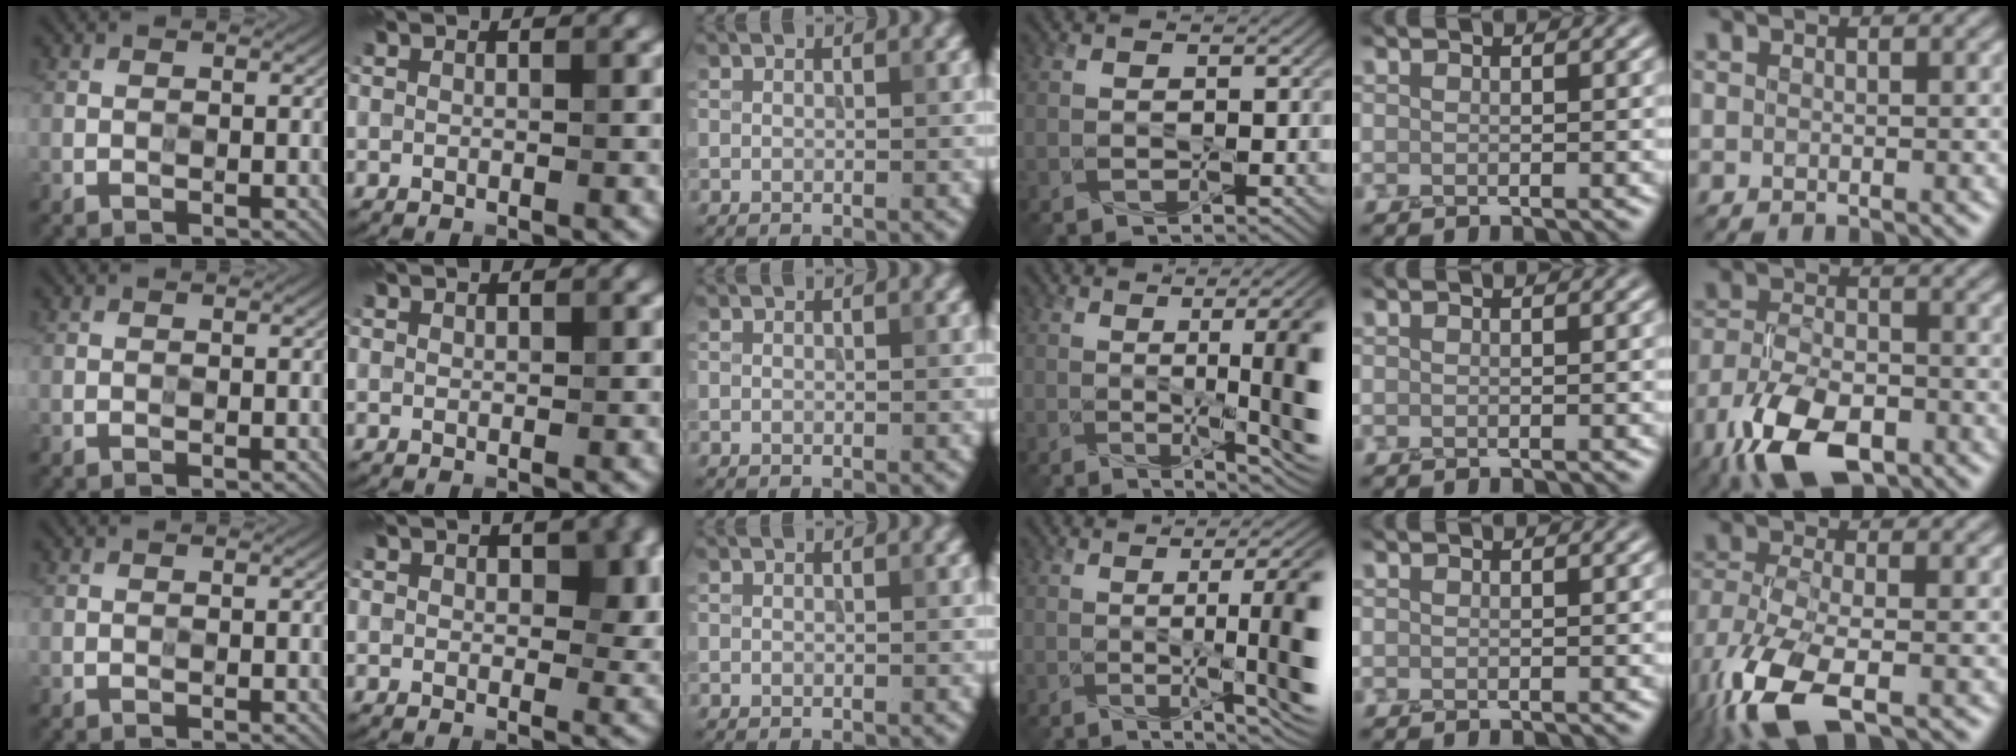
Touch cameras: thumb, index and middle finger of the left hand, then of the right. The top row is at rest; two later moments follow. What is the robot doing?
{"motion": "screw", "object": "flashlight"}